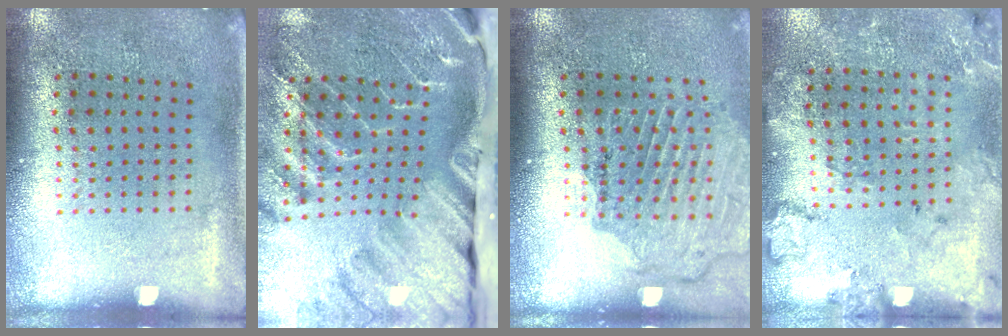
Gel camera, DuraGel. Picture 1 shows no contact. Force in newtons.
{"total": 4.4, "press": 3.3, "slide": 3.0}
{"total": 1.6, "press": 1.6, "slide": 0.0}
{"total": 1.8, "press": 1.7, "slide": 0.4}